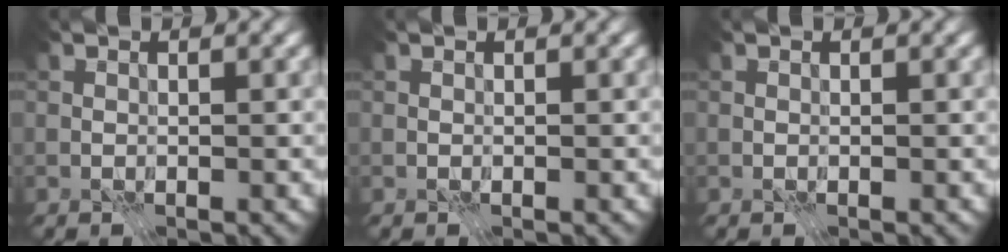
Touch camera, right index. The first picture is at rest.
{"total": 0.0}
{"total": 0.0}